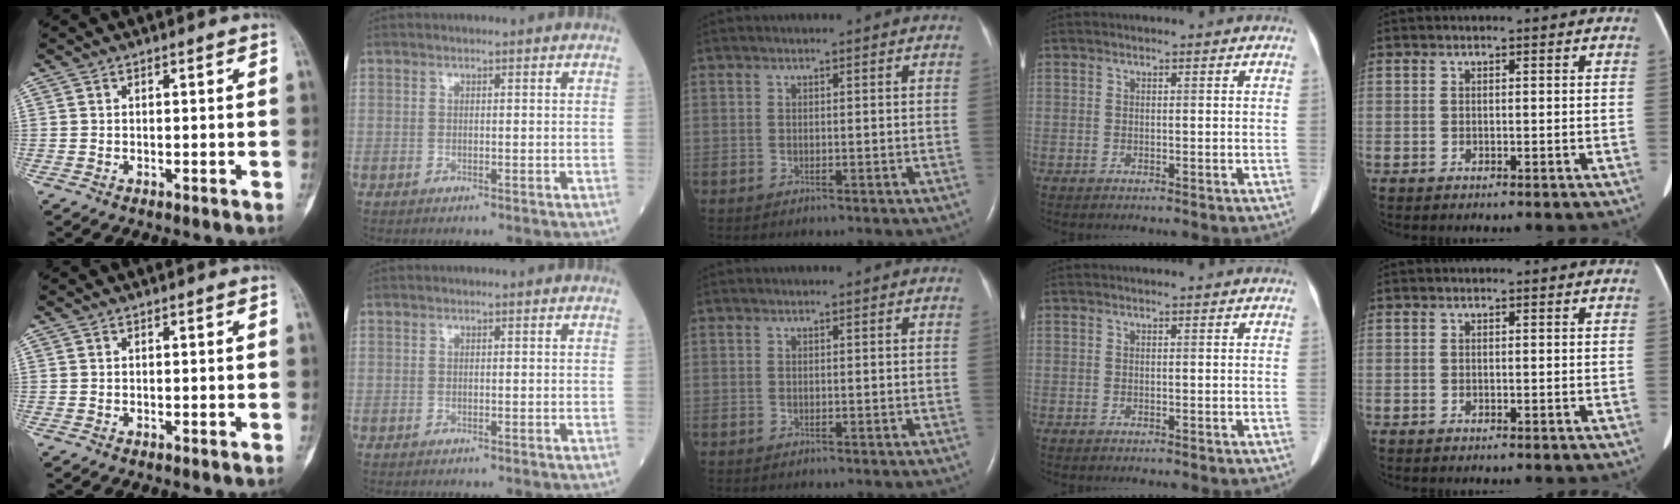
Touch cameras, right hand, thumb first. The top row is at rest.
{}